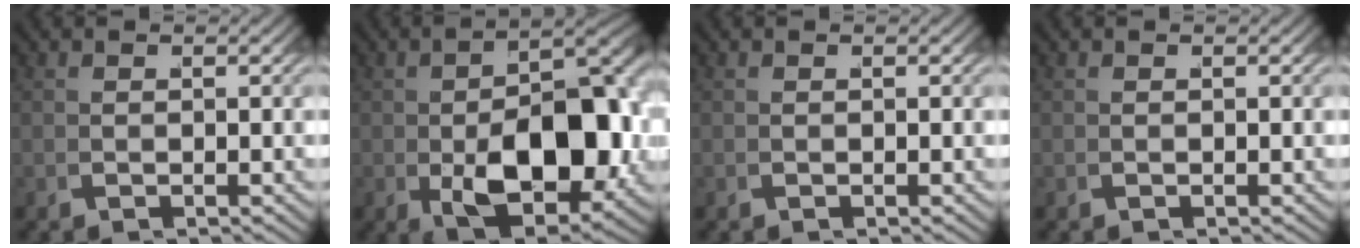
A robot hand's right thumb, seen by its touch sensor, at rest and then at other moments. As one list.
[{"total": 14.2, "force": [-1.9, 8.0, 11.6], "torque": [-0.205, -0.039, -0.003]}, {"total": 0.0}, {"total": 0.0}]